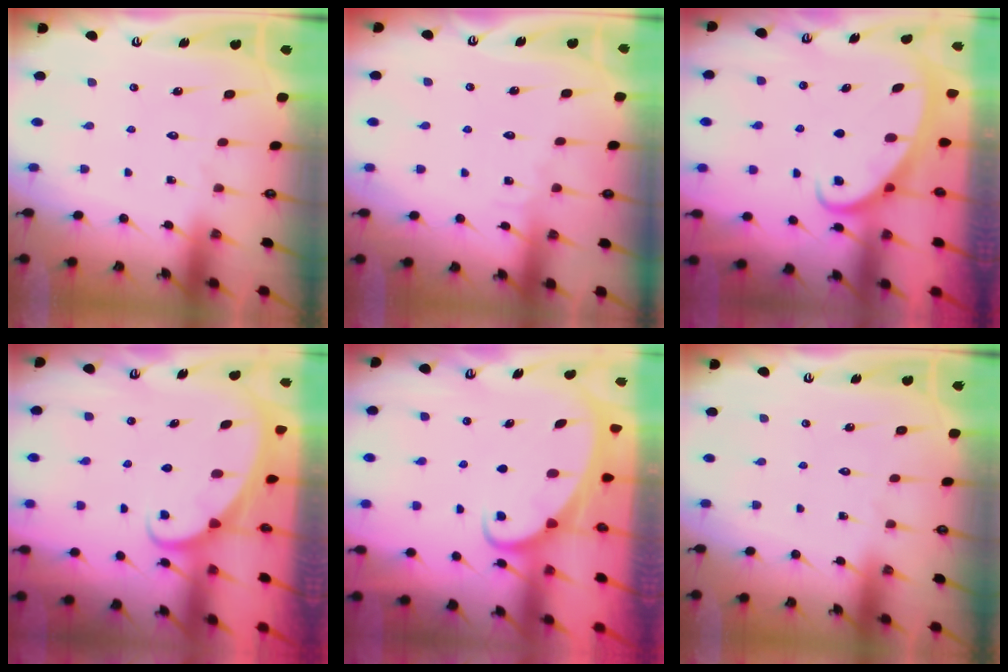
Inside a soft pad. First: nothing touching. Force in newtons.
{"total": 3.9, "press": 3.8, "slide": 0.4}
{"total": 2.5, "press": 2.5, "slide": 0.3}
{"total": 1.7, "press": 1.7, "slide": 0.1}
{"total": 2.4, "press": 2.4, "slide": 0.3}
{"total": 0.0}